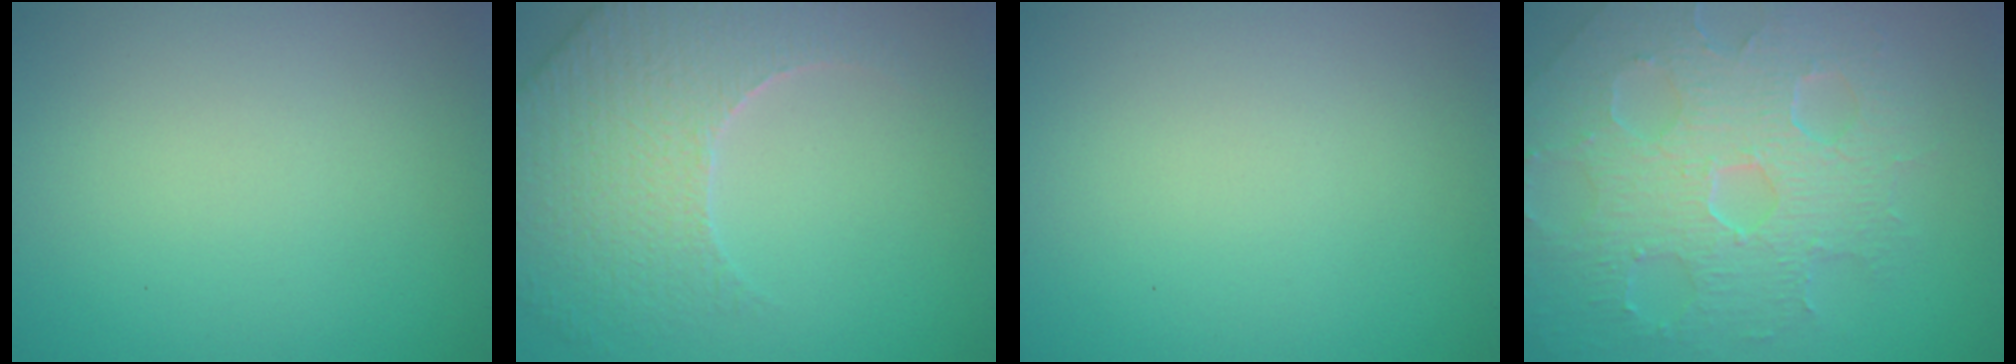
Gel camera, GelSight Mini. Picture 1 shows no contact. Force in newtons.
{"total": 5.9, "press": 5.1, "slide": 3.0}
{"total": 0.0}
{"total": 8.4, "press": 5.7, "slide": 6.1}